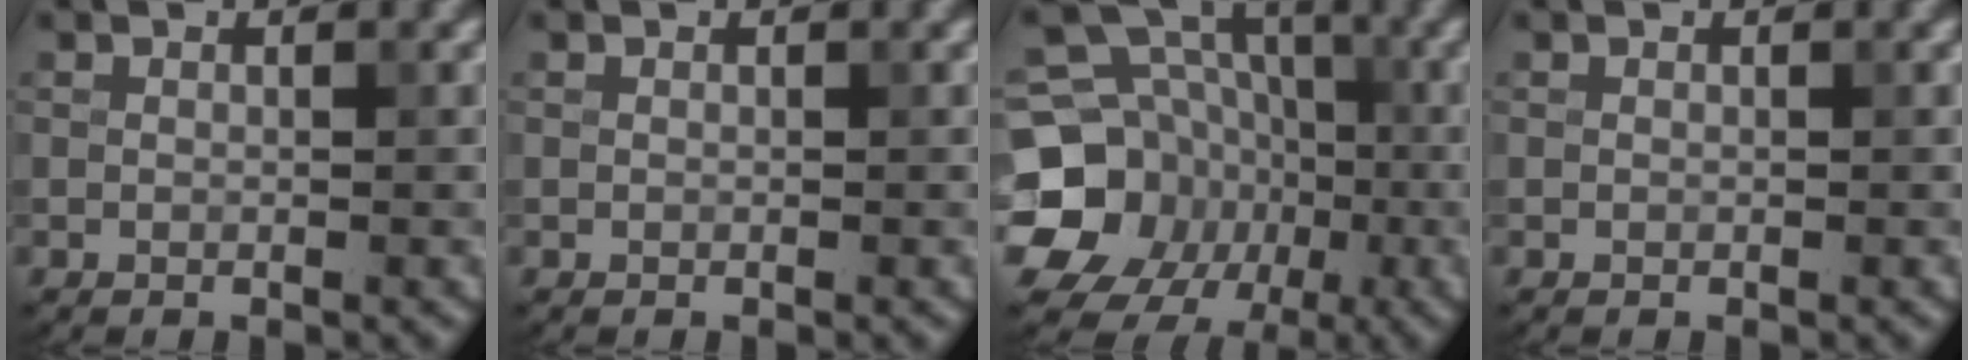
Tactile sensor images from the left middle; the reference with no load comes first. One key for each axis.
{"total": 0.0}
{"total": 16.1, "fx": -3.6, "fy": 14.4, "fz": 6.2, "tx": -0.148, "ty": -0.023, "tz": -0.072}
{"total": 0.0}